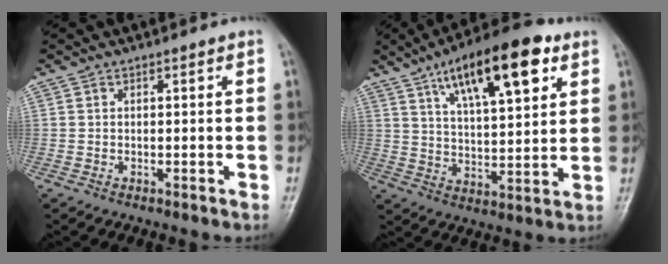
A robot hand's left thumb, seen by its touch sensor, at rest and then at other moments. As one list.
[{"total": 18.2, "force": [9.1, 6.3, 14.5], "torque": [-0.202, -0.025, 0.148]}]